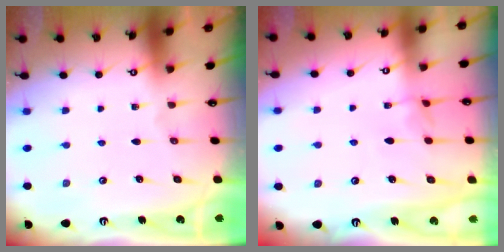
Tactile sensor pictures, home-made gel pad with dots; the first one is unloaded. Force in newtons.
{"total": 1.1, "press": 0.9, "slide": 0.5}